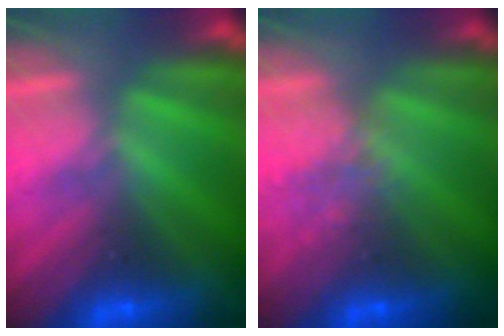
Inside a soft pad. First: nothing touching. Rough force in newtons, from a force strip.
{"total": 2.3}